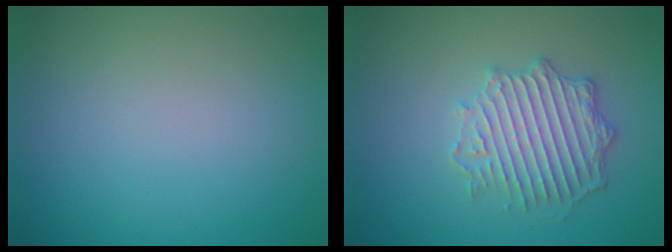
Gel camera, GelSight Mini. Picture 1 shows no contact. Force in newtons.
{"total": 3.9, "press": 3.8, "slide": 0.9}